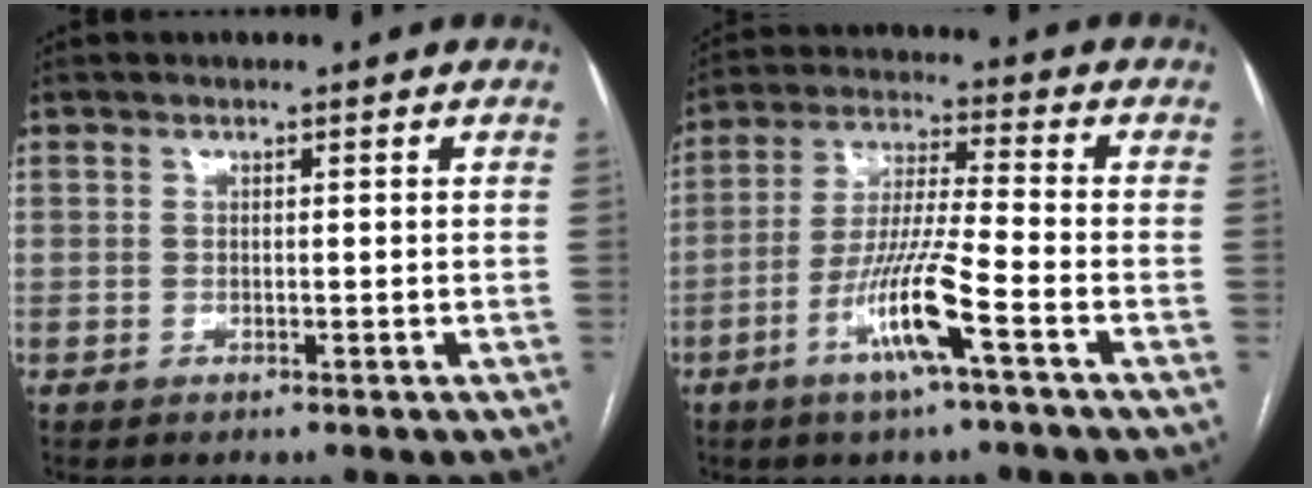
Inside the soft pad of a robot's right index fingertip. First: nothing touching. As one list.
[{"total": 10.6, "force": [-4.9, -0.3, 9.4], "torque": [-0.186, -0.007, -0.097]}]